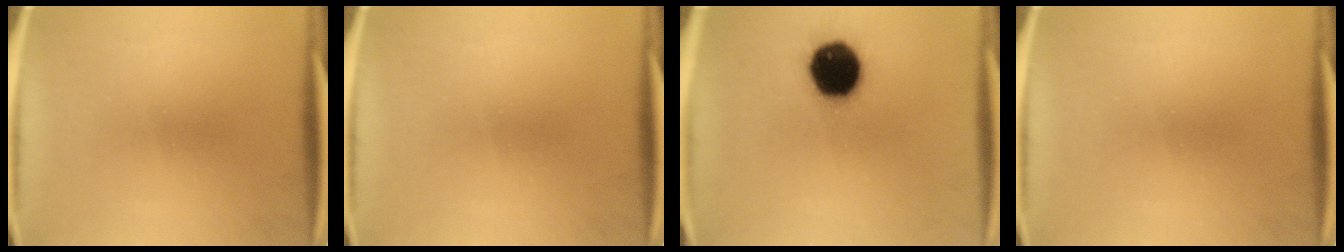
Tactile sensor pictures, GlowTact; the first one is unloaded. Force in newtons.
{"total": 0.0}
{"total": 17.1}
{"total": 0.0}